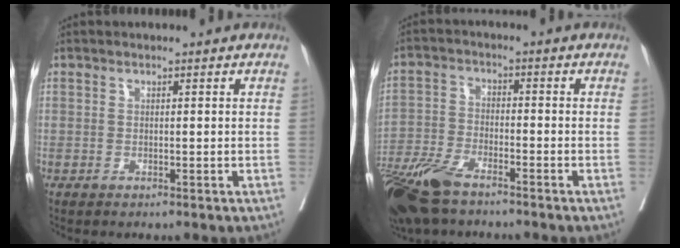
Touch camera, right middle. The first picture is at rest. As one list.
[{"total": 11.3, "force": [-8.6, 3.2, 6.7], "torque": [-0.134, -0.027, -0.161]}]